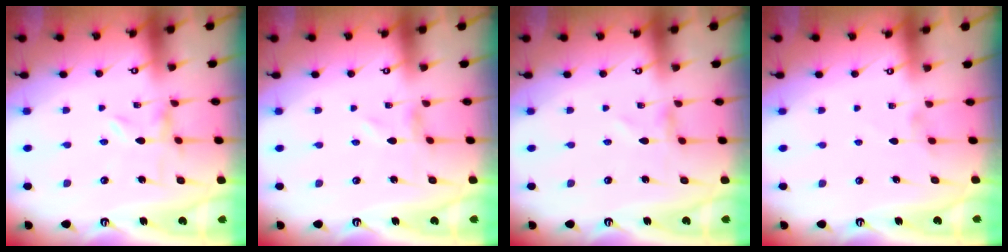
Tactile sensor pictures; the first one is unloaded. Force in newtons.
{"total": 0.6, "press": 0.6, "slide": 0.2}
{"total": 0.0}
{"total": 1.4, "press": 1.4, "slide": 0.3}